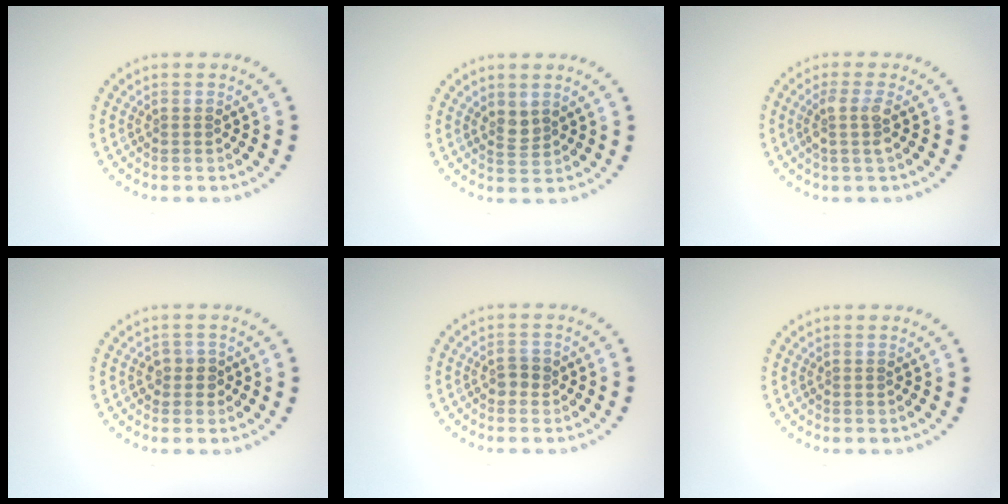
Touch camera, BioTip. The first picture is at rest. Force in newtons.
{"total": 1.4, "press": 1.0, "slide": 0.9}
{"total": 2.1, "press": 1.6, "slide": 1.4}
{"total": 1.5, "press": 1.2, "slide": 0.9}
{"total": 1.1, "press": 1.1, "slide": 0.3}
{"total": 0.0}